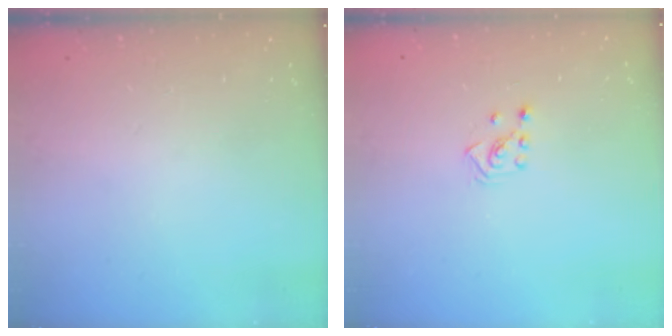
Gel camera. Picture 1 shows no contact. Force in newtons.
{"total": 2.3, "press": 2.2, "slide": 0.7}